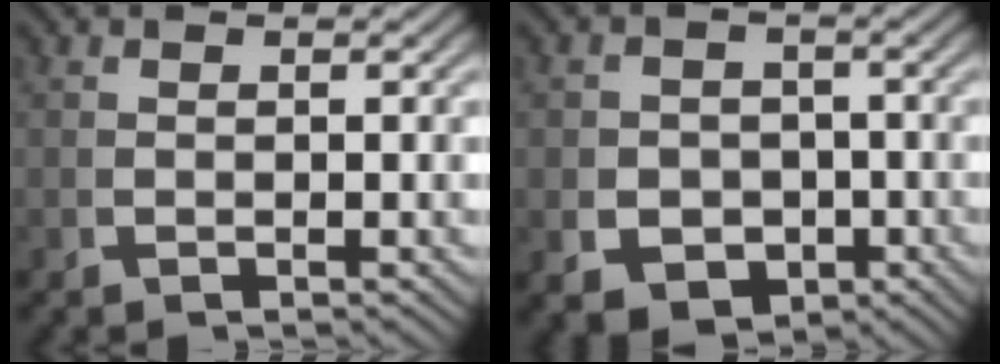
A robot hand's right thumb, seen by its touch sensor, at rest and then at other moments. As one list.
[{"total": 6.9, "force": [-2.8, 5.6, 3.0], "torque": [-0.053, -0.032, -0.030]}]